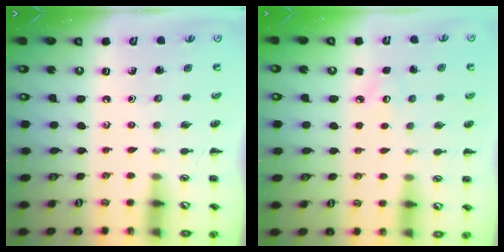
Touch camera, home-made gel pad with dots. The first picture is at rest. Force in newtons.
{"total": 2.4, "press": 2.3, "slide": 0.6}